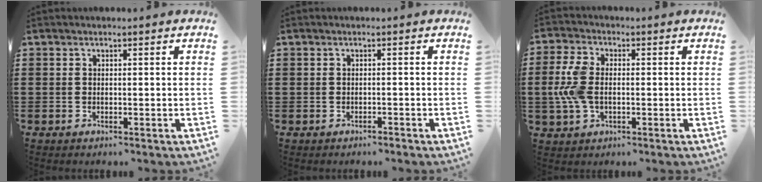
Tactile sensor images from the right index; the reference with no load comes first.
{"total": 0.7, "force": [-0.6, 0.3, -0.1], "torque": [0.000, 0.003, -0.015]}
{"total": 6.7, "force": [-0.4, 4.1, 5.3], "torque": [-0.135, 0.001, -0.015]}